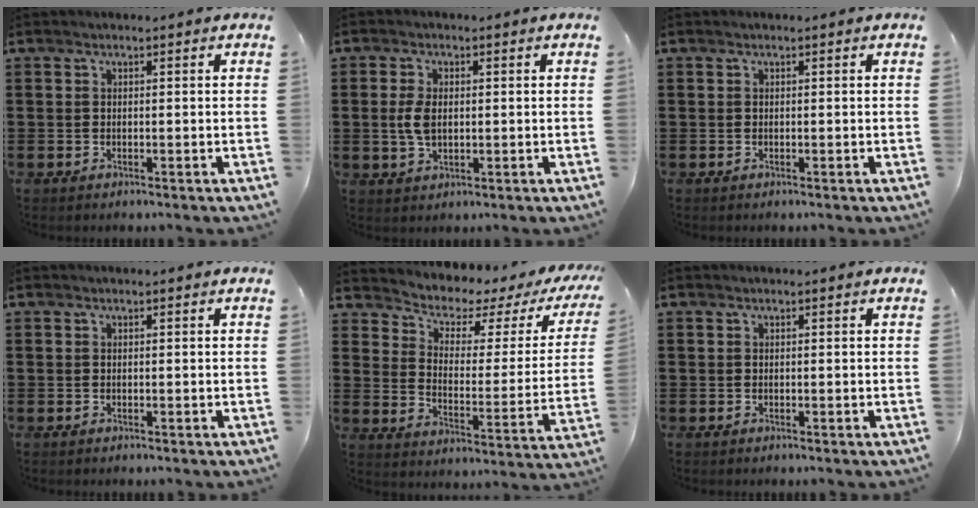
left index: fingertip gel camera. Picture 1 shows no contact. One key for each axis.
{"total": 4.2, "fx": 0.4, "fy": 2.3, "fz": 3.5, "tx": -0.094, "ty": -0.001, "tz": -0.001}
{"total": 0.0}
{"total": 0.0}
{"total": 3.5, "fx": 3.0, "fy": 1.5, "fz": 1.1, "tx": -0.045, "ty": -0.027, "tz": 0.043}
{"total": 0.0}